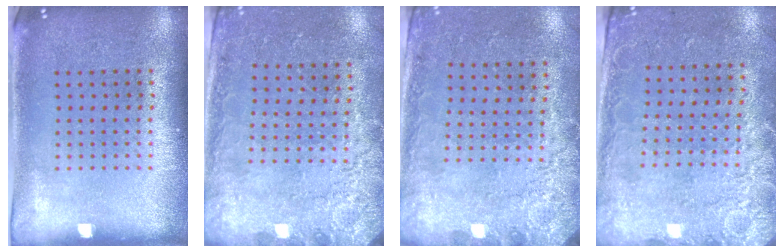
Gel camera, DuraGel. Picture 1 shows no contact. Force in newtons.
{"total": 2.6, "press": 2.3, "slide": 1.1}
{"total": 2.6, "press": 2.1, "slide": 1.5}
{"total": 2.6, "press": 2.1, "slide": 1.5}